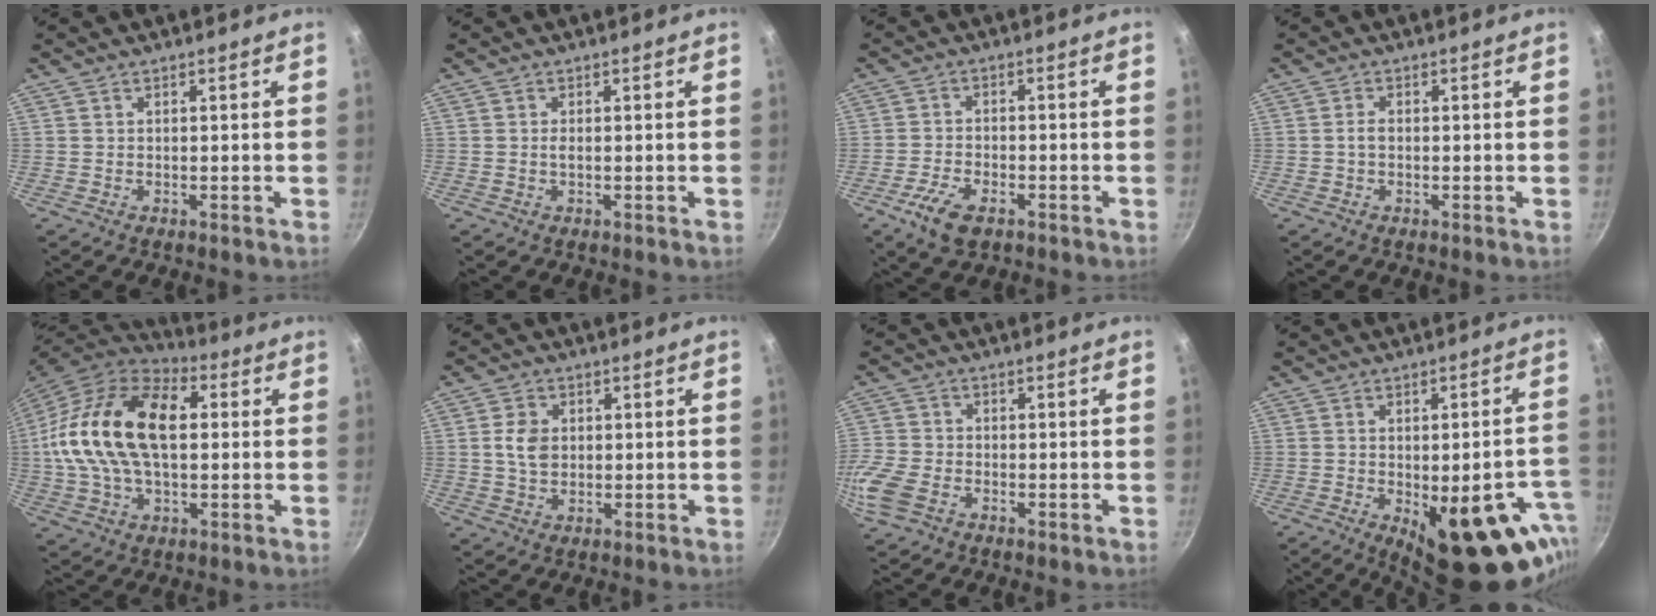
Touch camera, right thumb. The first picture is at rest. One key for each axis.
{"total": 0.7, "fx": 0.0, "fy": 0.4, "fz": 0.6, "tx": -0.013, "ty": 0.001, "tz": -0.001}
{"total": 6.8, "fx": -3.7, "fy": 3.3, "fz": 4.7, "tx": -0.097, "ty": 0.012, "tz": -0.071}
{"total": 1.5, "fx": -0.2, "fy": 0.9, "fz": 1.2, "tx": -0.021, "ty": 0.007, "tz": -0.006}
{"total": 23.4, "fx": 2.7, "fy": 13.9, "fz": 18.6, "tx": -0.341, "ty": 0.028, "tz": 0.031}
{"total": 5.2, "fx": 0.7, "fy": 4.0, "fz": 3.3, "tx": -0.049, "ty": 0.000, "tz": 0.011}
{"total": 9.9, "fx": -4.0, "fy": 6.9, "fz": 5.9, "tx": -0.148, "ty": 0.009, "tz": -0.094}
{"total": 22.5, "fx": -8.1, "fy": 9.9, "fz": 18.5, "tx": -0.168, "ty": 0.006, "tz": -0.090}